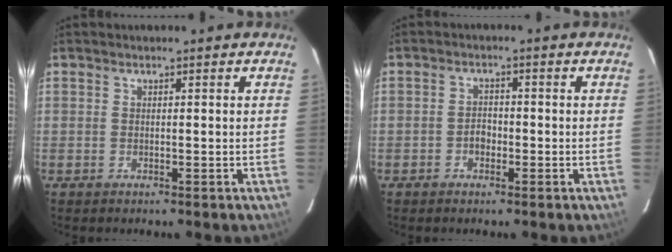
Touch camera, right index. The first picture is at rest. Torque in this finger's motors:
{"motor_torque": [0.22, 0.10, 0.05, 0.01]}